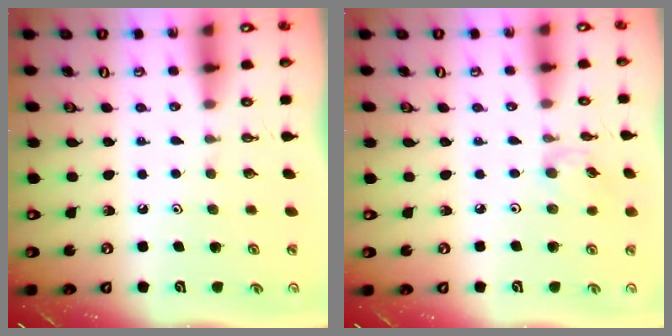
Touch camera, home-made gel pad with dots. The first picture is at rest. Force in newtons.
{"total": 2.5, "press": 2.5, "slide": 0.3}